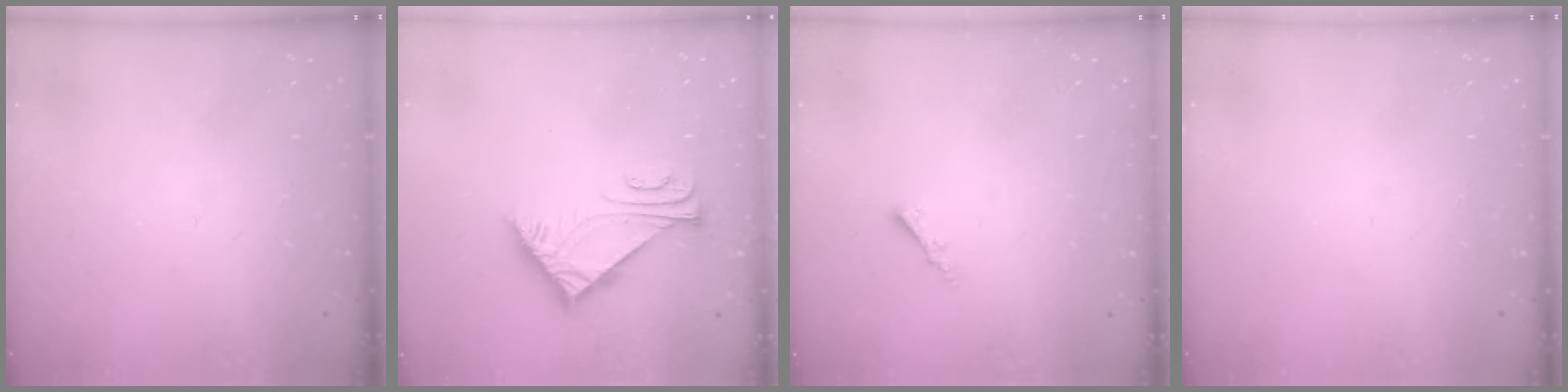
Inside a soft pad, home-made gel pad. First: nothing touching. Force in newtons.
{"total": 5.5, "press": 5.5, "slide": 0.9}
{"total": 1.7, "press": 1.6, "slide": 0.5}
{"total": 0.0}